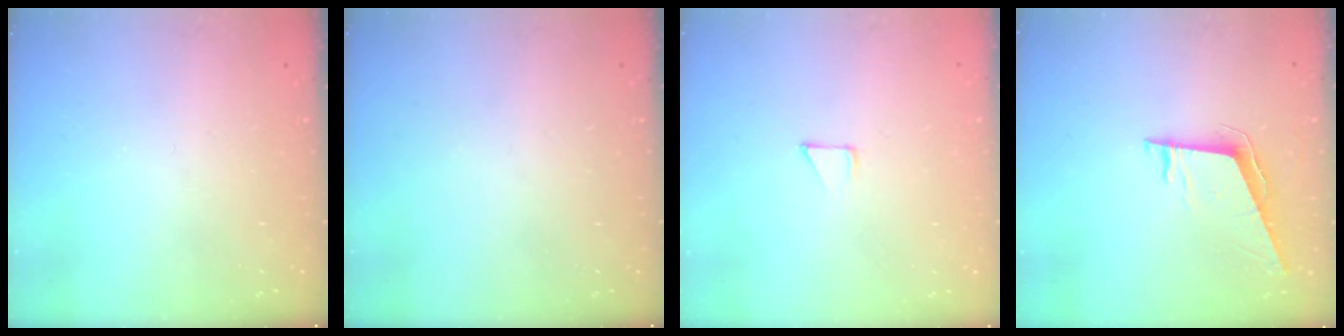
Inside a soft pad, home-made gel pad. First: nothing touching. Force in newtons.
{"total": 0.0}
{"total": 3.1, "press": 3.1, "slide": 0.3}
{"total": 8.4, "press": 7.9, "slide": 2.9}